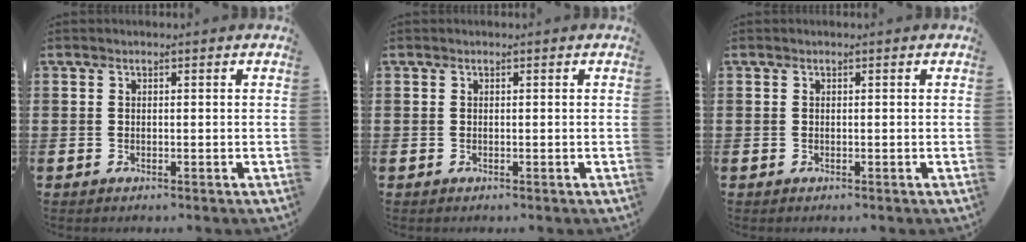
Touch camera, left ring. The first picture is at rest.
{"total": 0.0}
{"total": 0.0}